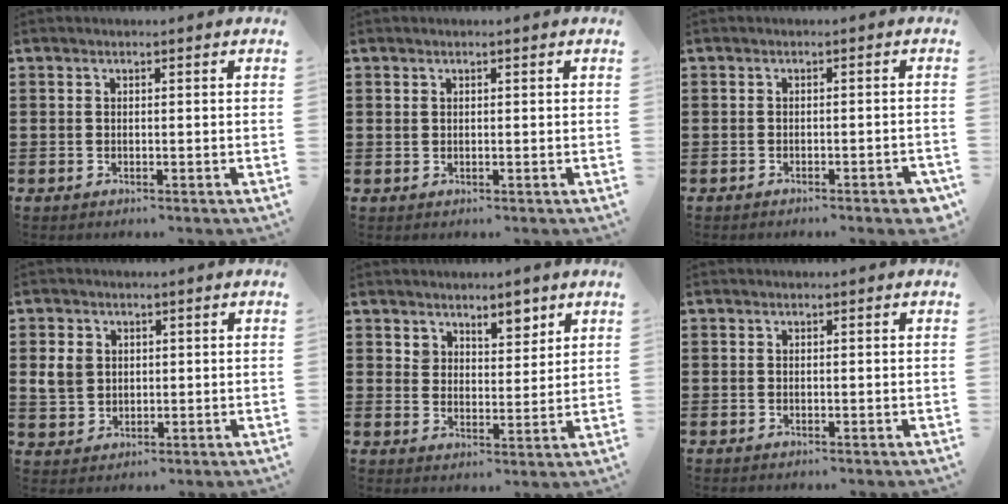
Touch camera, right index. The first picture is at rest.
{"total": 0.5, "force": [0.3, 0.4, 0.2], "torque": [-0.004, 0.002, 0.007]}
{"total": 1.6, "force": [-1.3, 0.1, 0.9], "torque": [-0.016, -0.001, -0.024]}
{"total": 4.0, "force": [0.8, 3.4, 1.8], "torque": [-0.048, 0.012, 0.014]}
{"total": 5.1, "force": [4.2, 2.6, 1.0], "torque": [-0.020, -0.009, 0.076]}
{"total": 0.0}